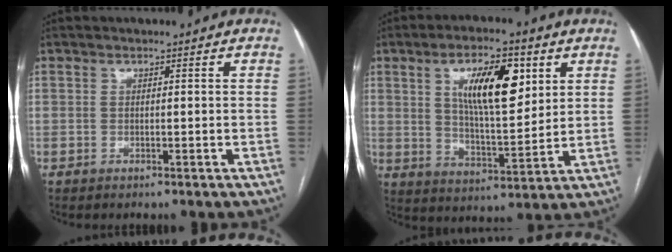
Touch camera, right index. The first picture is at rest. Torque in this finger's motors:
{"motor_torque": [1.19, 0.95, 0.49, 0.15]}